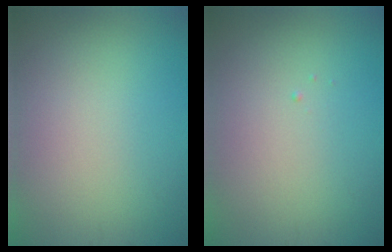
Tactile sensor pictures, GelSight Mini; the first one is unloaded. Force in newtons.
{"total": 0.0}